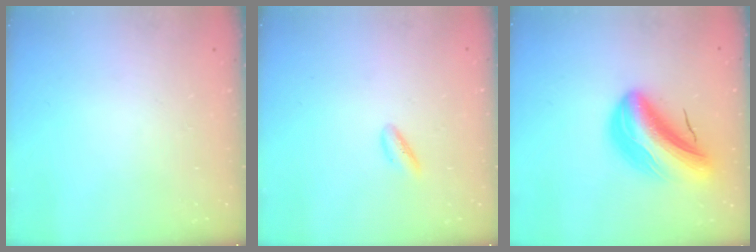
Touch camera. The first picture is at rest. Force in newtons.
{"total": 3.0, "press": 2.8, "slide": 0.9}
{"total": 15.2, "press": 14.6, "slide": 4.3}